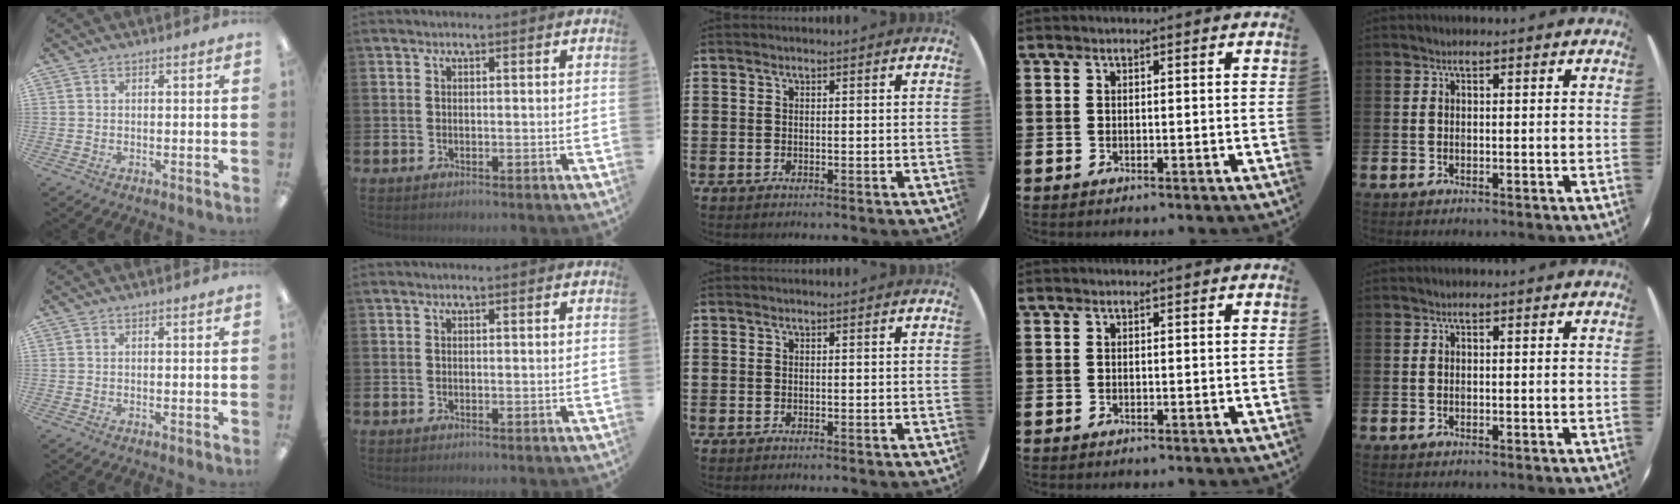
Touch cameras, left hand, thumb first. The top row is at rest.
{}